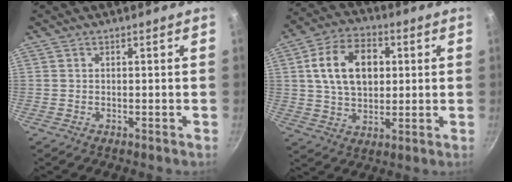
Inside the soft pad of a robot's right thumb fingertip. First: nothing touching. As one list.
[{"total": 14.5, "force": [3.0, 9.9, 10.2], "torque": [-0.150, 0.008, 0.045]}]